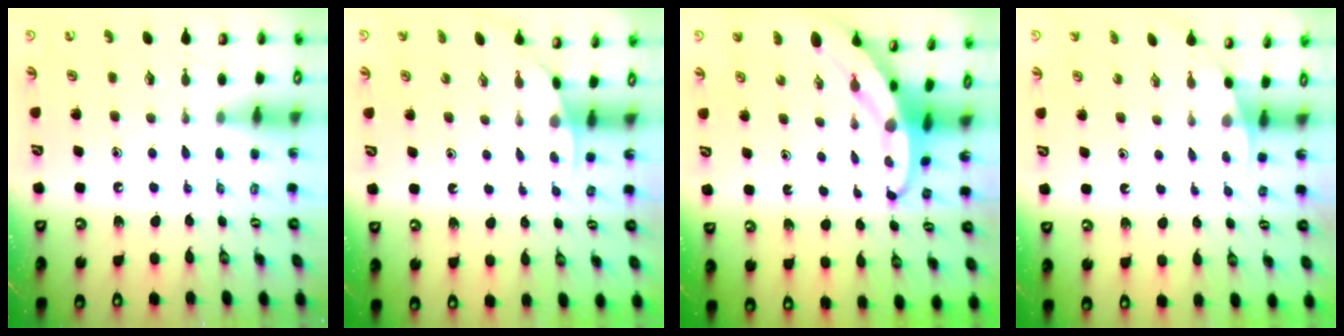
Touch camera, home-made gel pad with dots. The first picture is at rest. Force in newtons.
{"total": 1.9, "press": 1.9, "slide": 0.1}
{"total": 4.9, "press": 4.9, "slide": 0.4}
{"total": 2.6, "press": 2.6, "slide": 0.1}